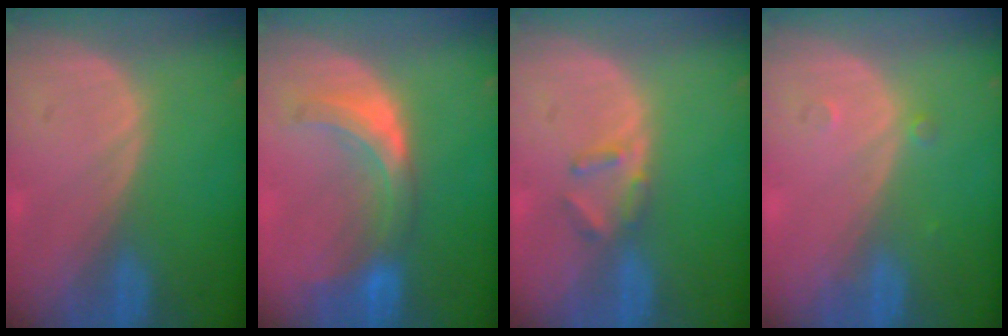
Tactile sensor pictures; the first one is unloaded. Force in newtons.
{"total": 7.0, "press": 6.8, "slide": 1.6}
{"total": 2.8, "press": 2.7, "slide": 0.4}
{"total": 0.8, "press": 0.8, "slide": 0.1}